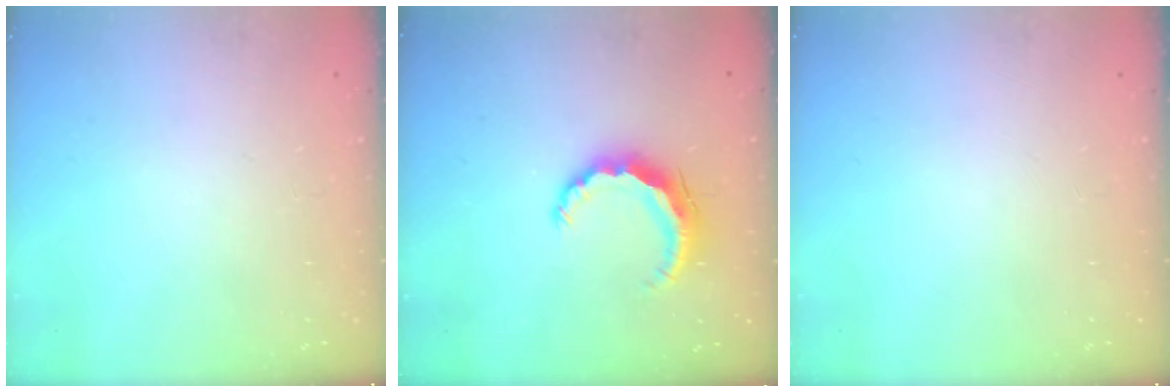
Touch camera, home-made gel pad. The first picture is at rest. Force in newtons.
{"total": 7.9, "press": 7.9, "slide": 0.5}
{"total": 0.0}